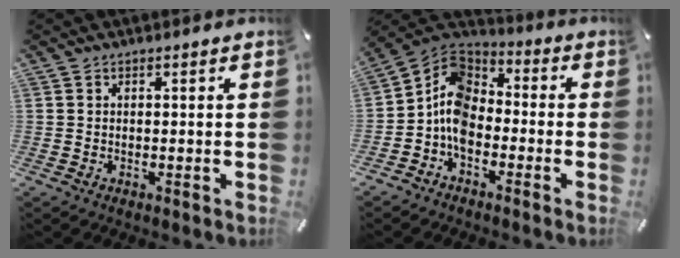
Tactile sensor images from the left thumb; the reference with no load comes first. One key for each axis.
{"total": 9.8, "fx": -4.5, "fy": 6.9, "fz": 5.4, "tx": -0.129, "ty": 0.017, "tz": -0.093}